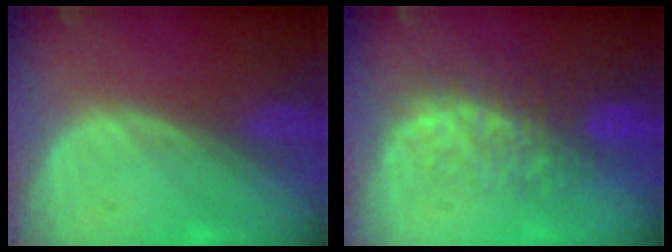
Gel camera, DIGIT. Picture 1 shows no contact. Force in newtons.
{"total": 9.4, "press": 8.1, "slide": 4.7}